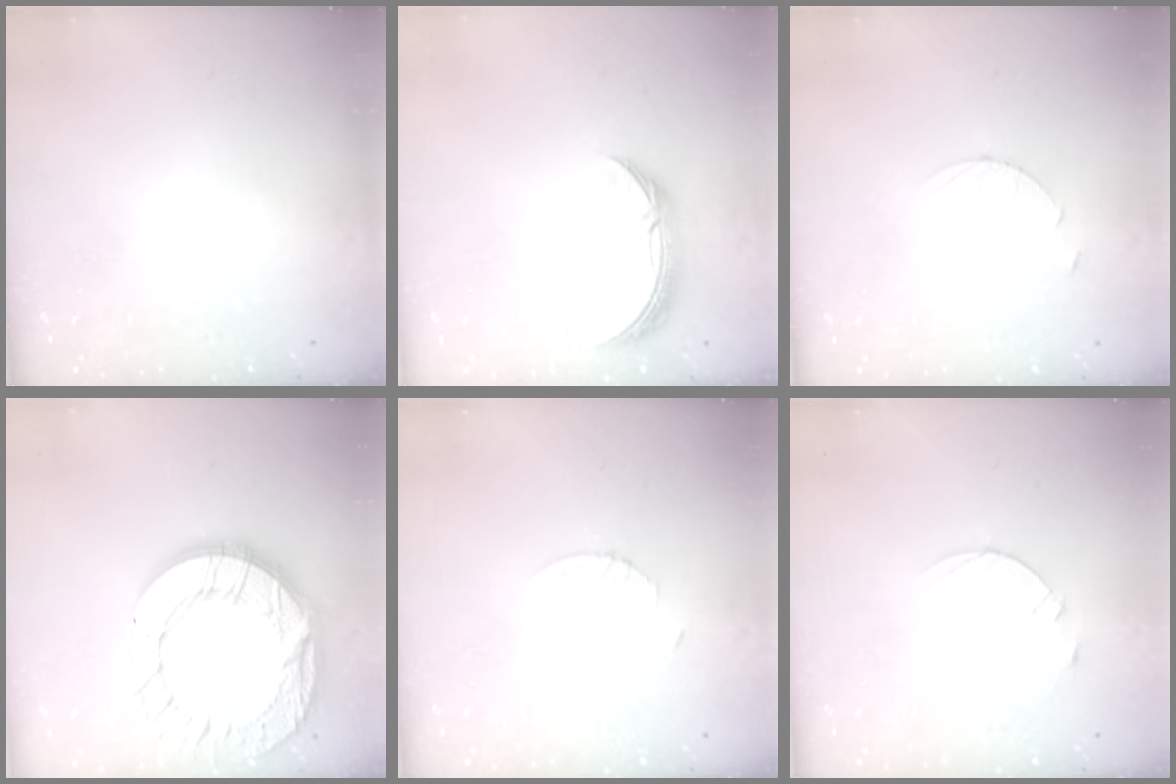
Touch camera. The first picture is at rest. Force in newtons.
{"total": 7.7, "press": 7.6, "slide": 0.7}
{"total": 3.0, "press": 2.9, "slide": 0.4}
{"total": 22.1, "press": 22.0, "slide": 2.0}
{"total": 2.3, "press": 2.3, "slide": 0.3}
{"total": 3.6, "press": 3.6, "slide": 0.5}